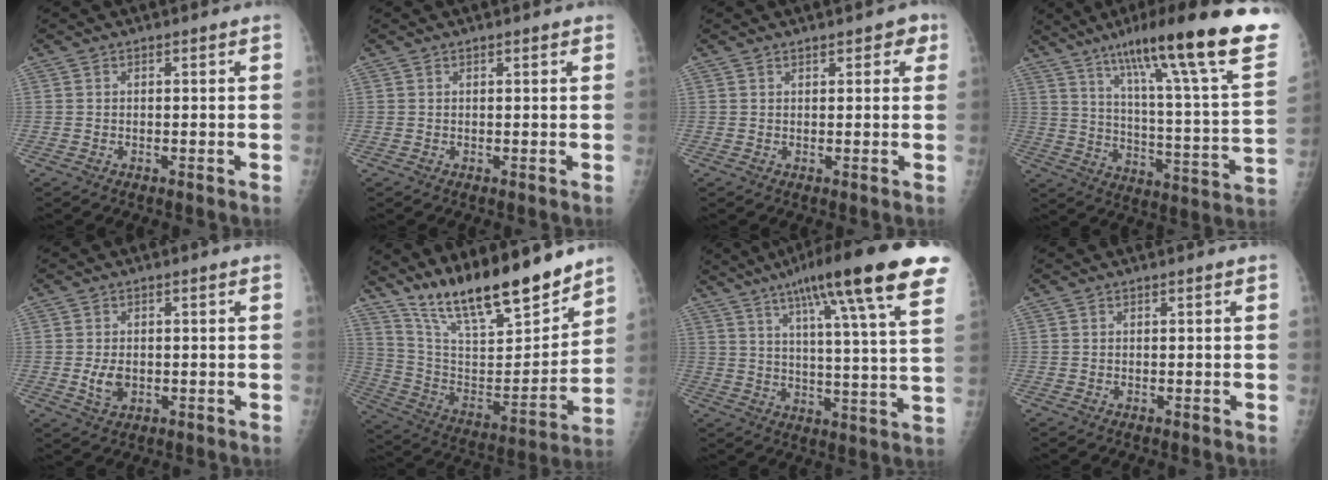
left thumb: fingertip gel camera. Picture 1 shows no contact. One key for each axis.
{"total": 1.0, "fx": 0.7, "fy": 0.3, "fz": 0.6, "tx": -0.007, "ty": 0.000, "tz": 0.008}
{"total": 3.0, "fx": 1.7, "fy": 1.5, "fz": 1.9, "tx": -0.004, "ty": -0.002, "tz": 0.018}
{"total": 29.5, "fx": 19.8, "fy": 3.1, "fz": 21.7, "tx": -0.302, "ty": -0.071, "tz": 0.284}
{"total": 3.5, "fx": -0.4, "fy": 2.3, "fz": 2.6, "tx": -0.044, "ty": -0.005, "tz": -0.001}
{"total": 21.9, "fx": 17.9, "fy": 5.0, "fz": 11.6, "tx": -0.165, "ty": -0.097, "tz": 0.315}
{"total": 23.8, "fx": 14.5, "fy": 2.6, "fz": 18.7, "tx": -0.269, "ty": -0.027, "tz": 0.198}
{"total": 0.0}